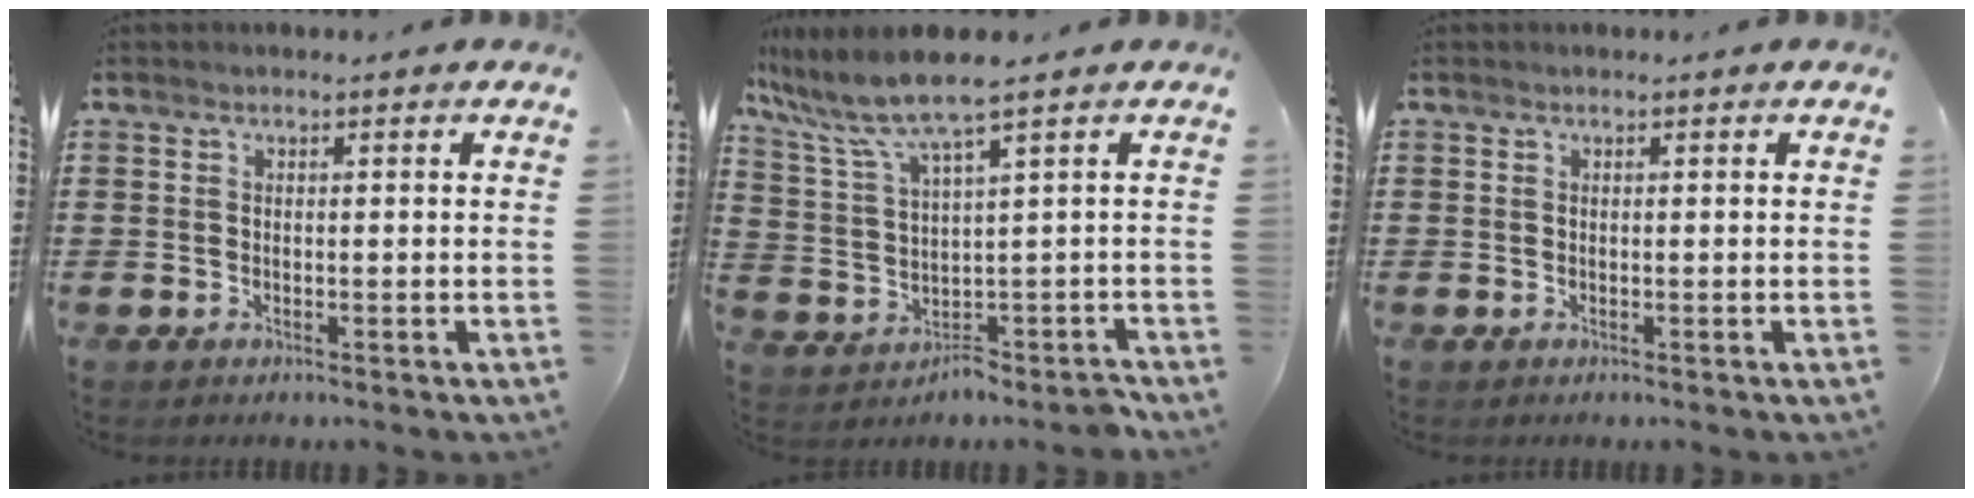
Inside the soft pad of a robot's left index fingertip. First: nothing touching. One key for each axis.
{"total": 6.0, "fx": 3.0, "fy": 1.4, "fz": 5.0, "tx": -0.116, "ty": -0.024, "tz": 0.047}
{"total": 0.0}